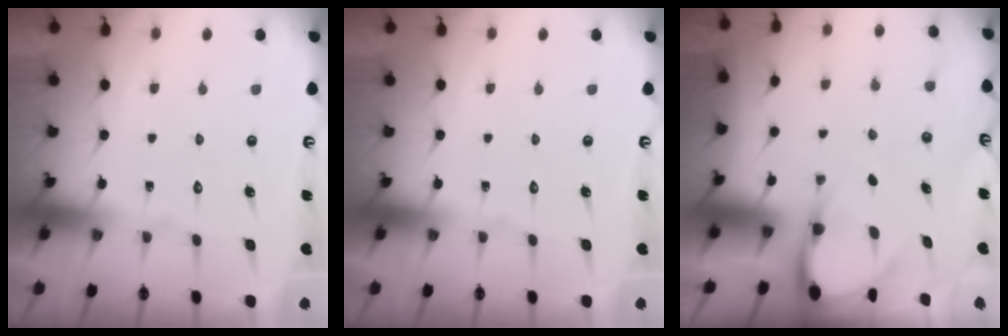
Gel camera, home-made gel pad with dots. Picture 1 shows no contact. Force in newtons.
{"total": 0.0}
{"total": 4.1, "press": 4.1, "slide": 0.2}